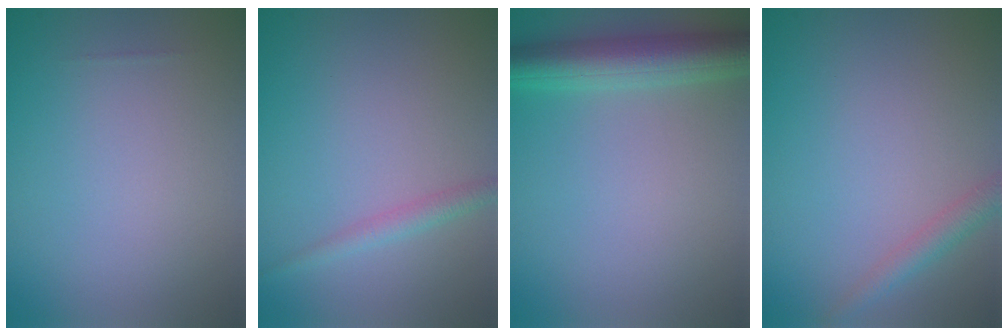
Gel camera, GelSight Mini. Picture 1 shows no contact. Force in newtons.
{"total": 1.6, "press": 1.6, "slide": 0.1}
{"total": 5.2, "press": 5.2, "slide": 0.2}
{"total": 2.0, "press": 2.0, "slide": 0.1}